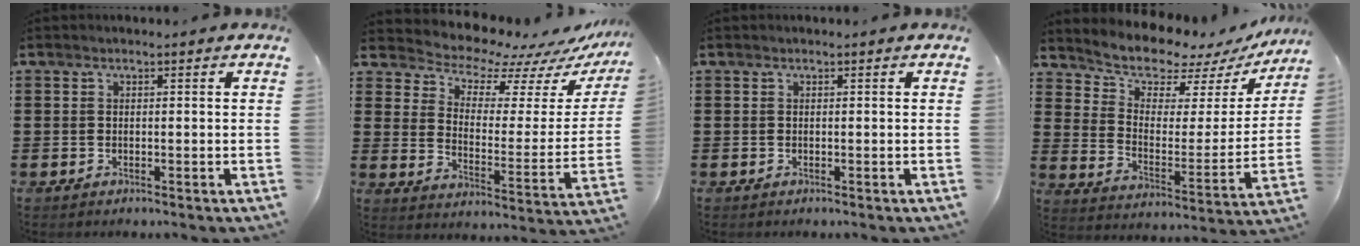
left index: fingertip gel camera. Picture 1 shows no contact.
{"total": 6.6, "force": [6.3, 1.6, 1.0], "torque": [-0.042, -0.066, 0.105]}
{"total": 0.0}
{"total": 6.7, "force": [6.4, 1.8, 0.7], "torque": [-0.047, -0.057, 0.109]}